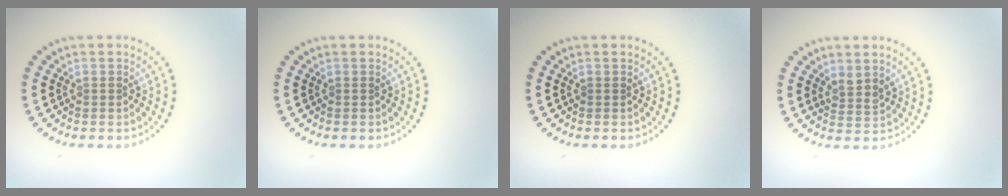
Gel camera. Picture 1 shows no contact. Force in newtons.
{"total": 0.0}
{"total": 0.0}
{"total": 1.4, "press": 1.1, "slide": 0.9}